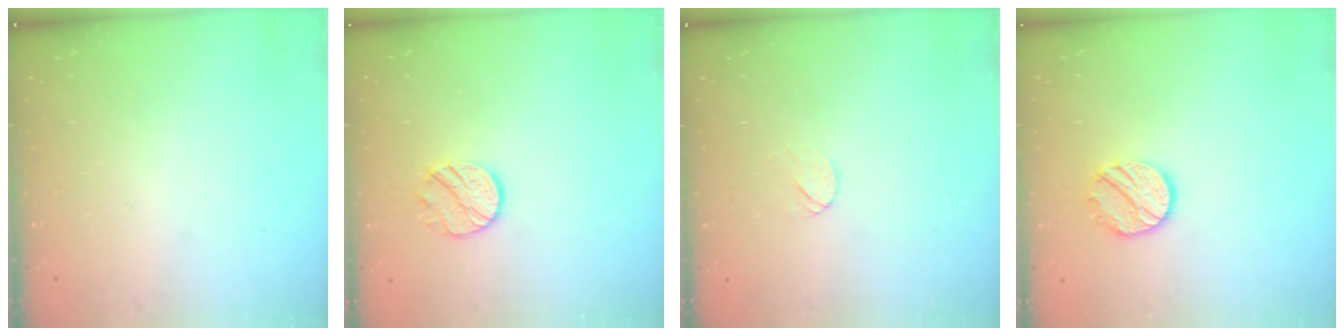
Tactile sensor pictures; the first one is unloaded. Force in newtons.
{"total": 8.6, "press": 8.5, "slide": 0.1}
{"total": 4.0, "press": 4.0, "slide": 0.4}
{"total": 10.1, "press": 10.1, "slide": 0.4}